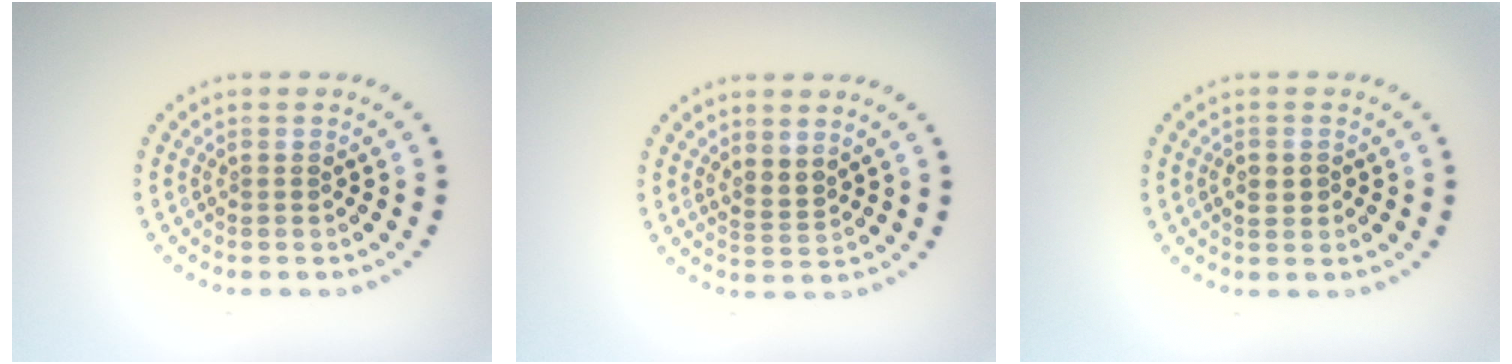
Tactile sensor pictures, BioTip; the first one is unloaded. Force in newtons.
{"total": 1.7, "press": 1.3, "slide": 1.1}
{"total": 1.6, "press": 1.5, "slide": 0.3}